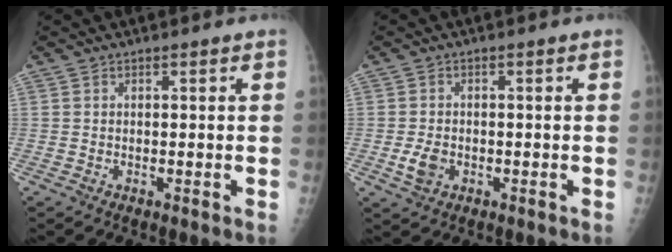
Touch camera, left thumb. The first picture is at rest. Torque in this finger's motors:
{"motor_torque": [-0.36, 0.39, 0.37, 0.04, 0.10]}